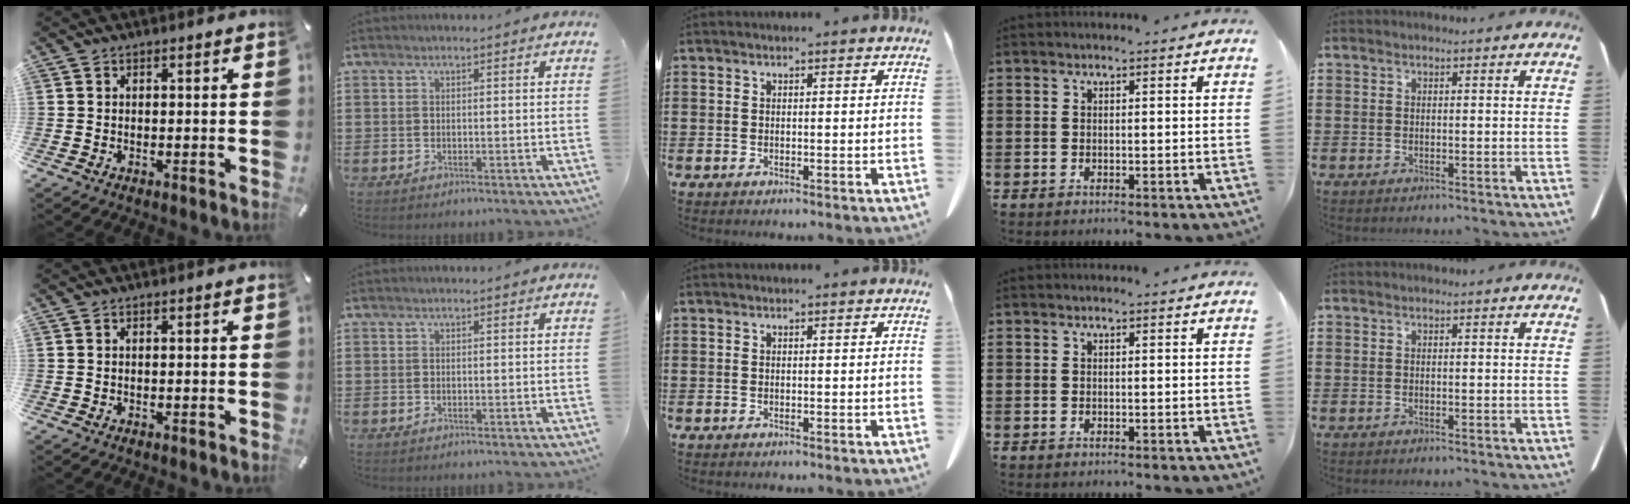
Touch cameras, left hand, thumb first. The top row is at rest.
{}